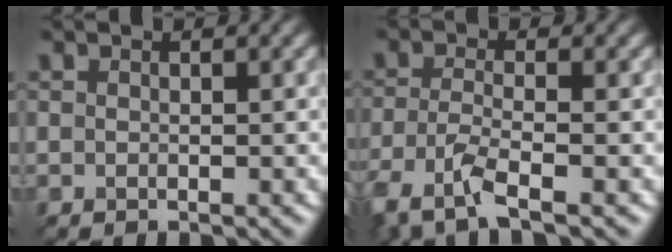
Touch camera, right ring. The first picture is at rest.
{"total": 4.7, "force": [-3.6, 0.9, 2.8], "torque": [-0.089, -0.006, -0.061]}